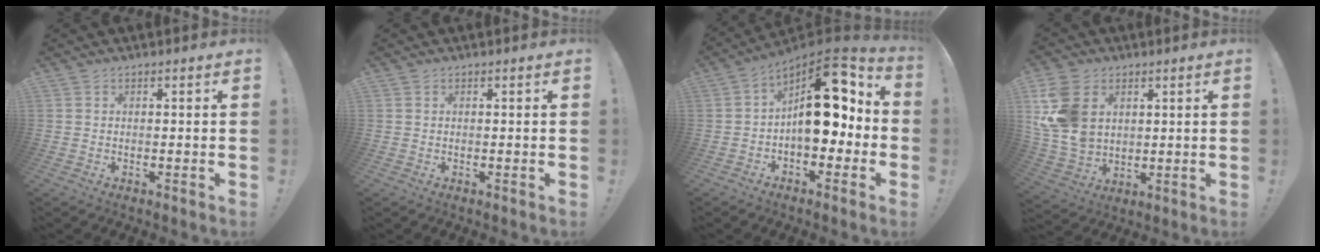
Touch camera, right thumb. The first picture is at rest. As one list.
[{"total": 0.0}, {"total": 18.0, "force": [2.1, 10.0, 14.8], "torque": [-0.198, 0.003, 0.043]}, {"total": 15.7, "force": [4.7, 11.6, 9.5], "torque": [-0.198, -0.020, 0.094]}]